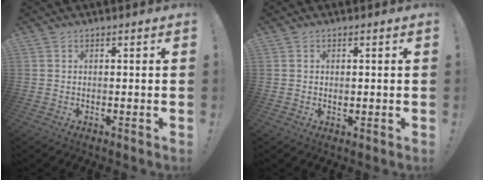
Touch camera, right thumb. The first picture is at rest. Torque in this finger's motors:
{"motor_torque": [0.01, -0.08, -0.22, 0.35, 0.01]}